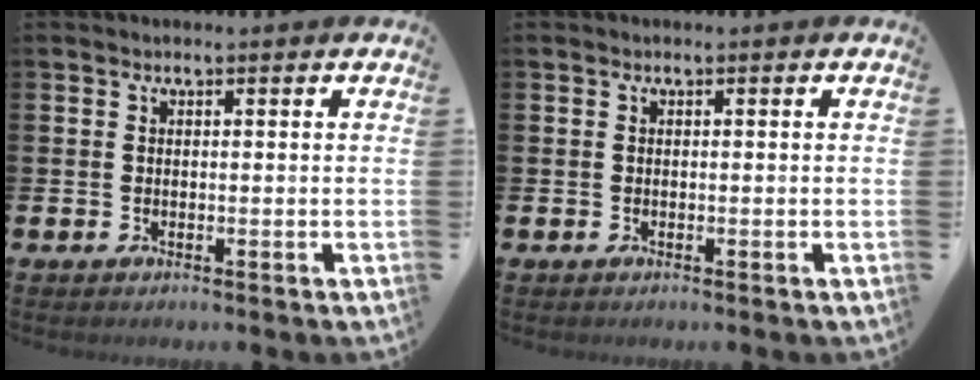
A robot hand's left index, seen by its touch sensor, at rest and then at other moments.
{"total": 0.0}